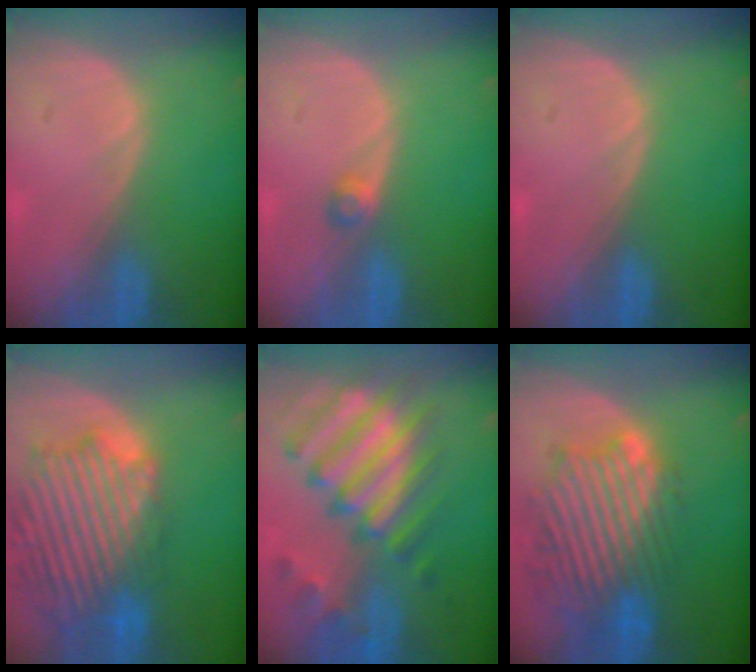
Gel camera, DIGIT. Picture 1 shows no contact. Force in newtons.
{"total": 1.8, "press": 1.6, "slide": 0.8}
{"total": 0.0}
{"total": 14.6, "press": 12.5, "slide": 7.5}
{"total": 12.3, "press": 10.6, "slide": 6.2}
{"total": 12.3, "press": 11.0, "slide": 5.5}